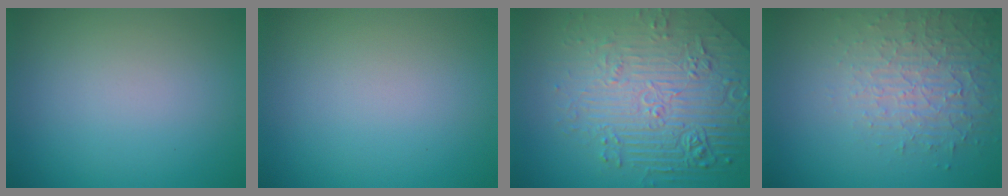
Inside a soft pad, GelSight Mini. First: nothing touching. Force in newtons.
{"total": 0.0}
{"total": 8.9, "press": 6.1, "slide": 6.5}
{"total": 4.8, "press": 3.5, "slide": 3.3}